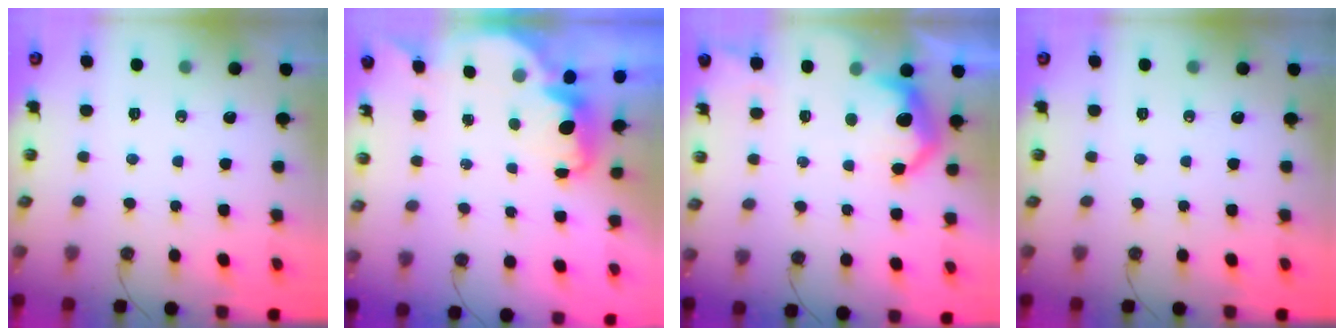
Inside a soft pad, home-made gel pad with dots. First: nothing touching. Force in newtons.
{"total": 2.2, "press": 2.2, "slide": 0.6}
{"total": 9.8, "press": 9.8, "slide": 0.7}
{"total": 0.0}